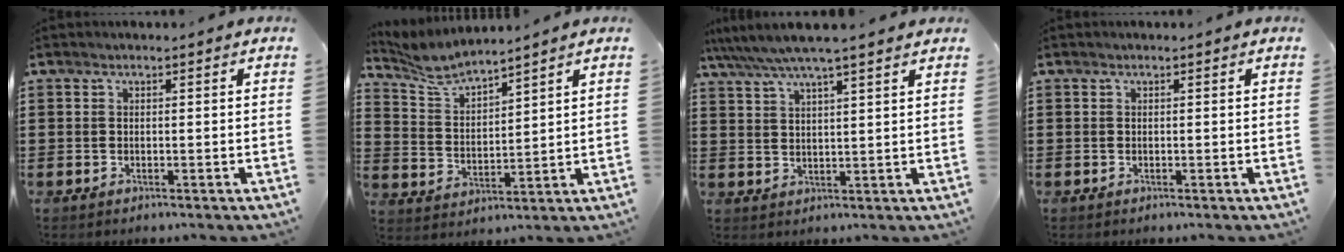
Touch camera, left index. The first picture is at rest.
{"total": 5.1, "force": [4.9, 0.4, 1.3], "torque": [-0.048, -0.020, 0.086]}
{"total": 5.2, "force": [4.4, 0.1, 2.8], "torque": [-0.069, -0.016, 0.076]}
{"total": 0.0}